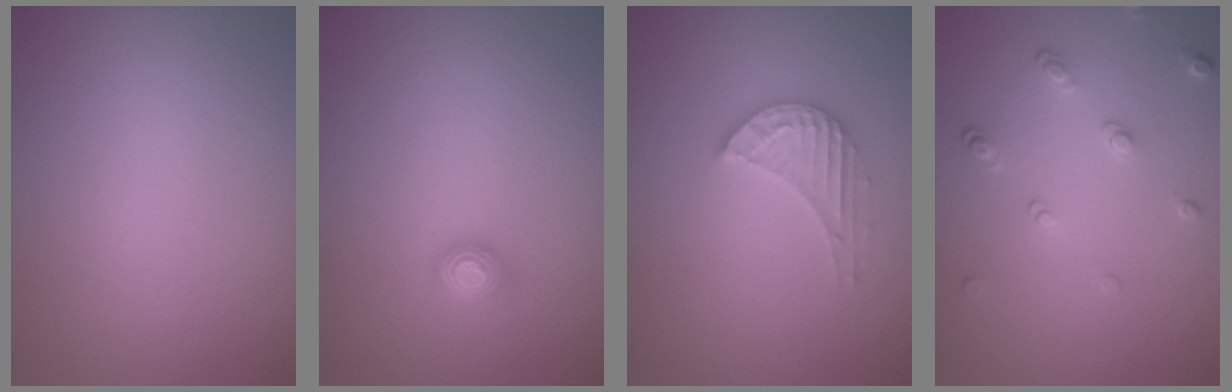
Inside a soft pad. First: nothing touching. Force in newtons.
{"total": 1.1, "press": 1.1, "slide": 0.1}
{"total": 3.0, "press": 2.9, "slide": 0.4}
{"total": 1.8, "press": 1.3, "slide": 1.2}